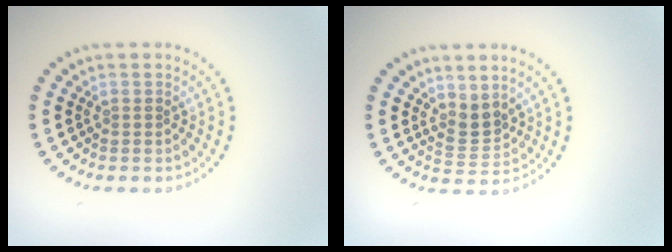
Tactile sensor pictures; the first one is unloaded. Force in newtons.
{"total": 2.2, "press": 1.6, "slide": 1.5}